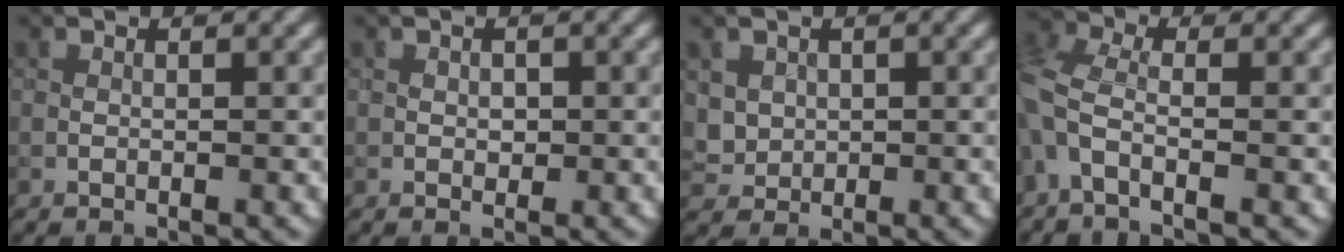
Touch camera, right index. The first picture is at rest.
{"total": 0.7, "force": [0.0, 0.6, 0.4], "torque": [-0.003, -0.004, 0.000]}
{"total": 2.0, "force": [0.5, 1.8, 0.6], "torque": [-0.014, -0.008, 0.025]}
{"total": 4.9, "force": [-1.1, 2.6, 4.0], "torque": [-0.105, 0.003, -0.040]}